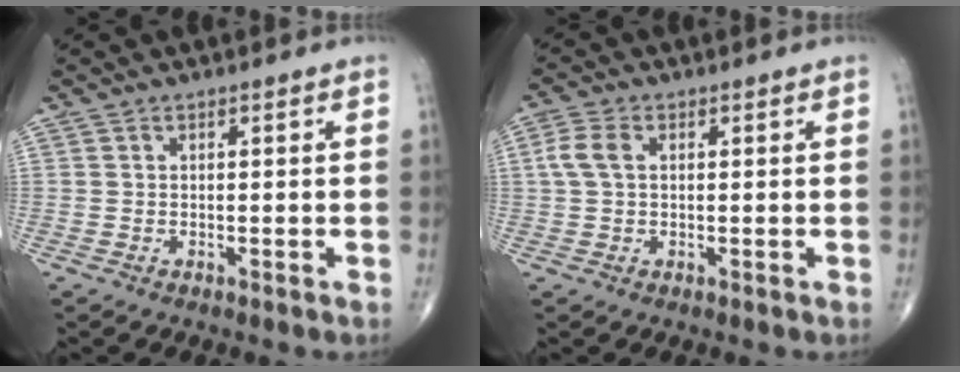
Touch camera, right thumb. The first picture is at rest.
{"total": 4.1, "force": [0.7, 2.6, 3.1], "torque": [-0.079, 0.012, 0.012]}